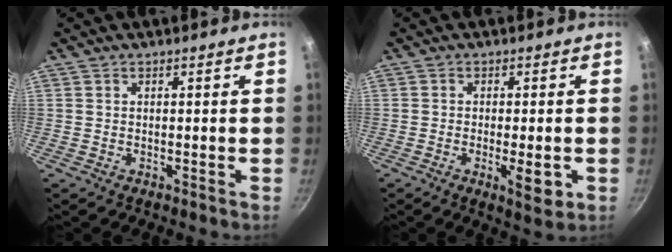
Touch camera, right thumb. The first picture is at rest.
{"total": 5.8, "force": [-1.6, 1.8, 5.2], "torque": [-0.075, -0.002, -0.021]}